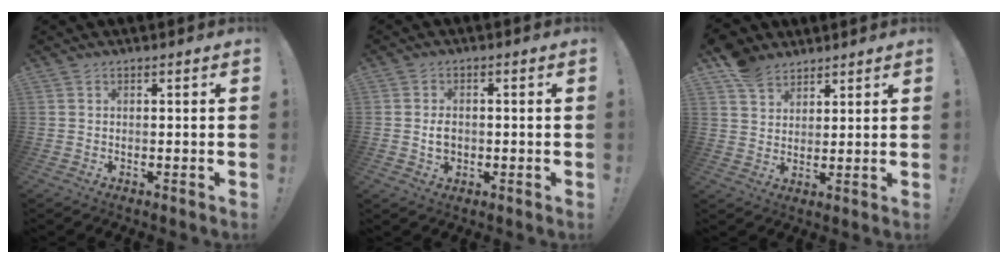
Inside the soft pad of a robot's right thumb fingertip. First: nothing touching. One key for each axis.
{"total": 3.8, "fx": -0.5, "fy": 2.8, "fz": 2.6, "tx": -0.025, "ty": 0.001, "tz": -0.011}
{"total": 8.1, "fx": 6.3, "fy": 4.7, "fz": 2.0, "tx": -0.034, "ty": -0.034, "tz": 0.124}